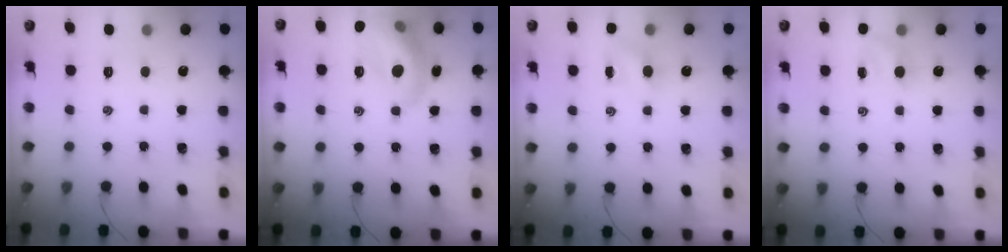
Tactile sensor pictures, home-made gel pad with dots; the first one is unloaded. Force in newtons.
{"total": 14.7, "press": 14.7, "slide": 1.3}
{"total": 4.8, "press": 4.6, "slide": 1.0}
{"total": 3.5, "press": 3.4, "slide": 1.1}